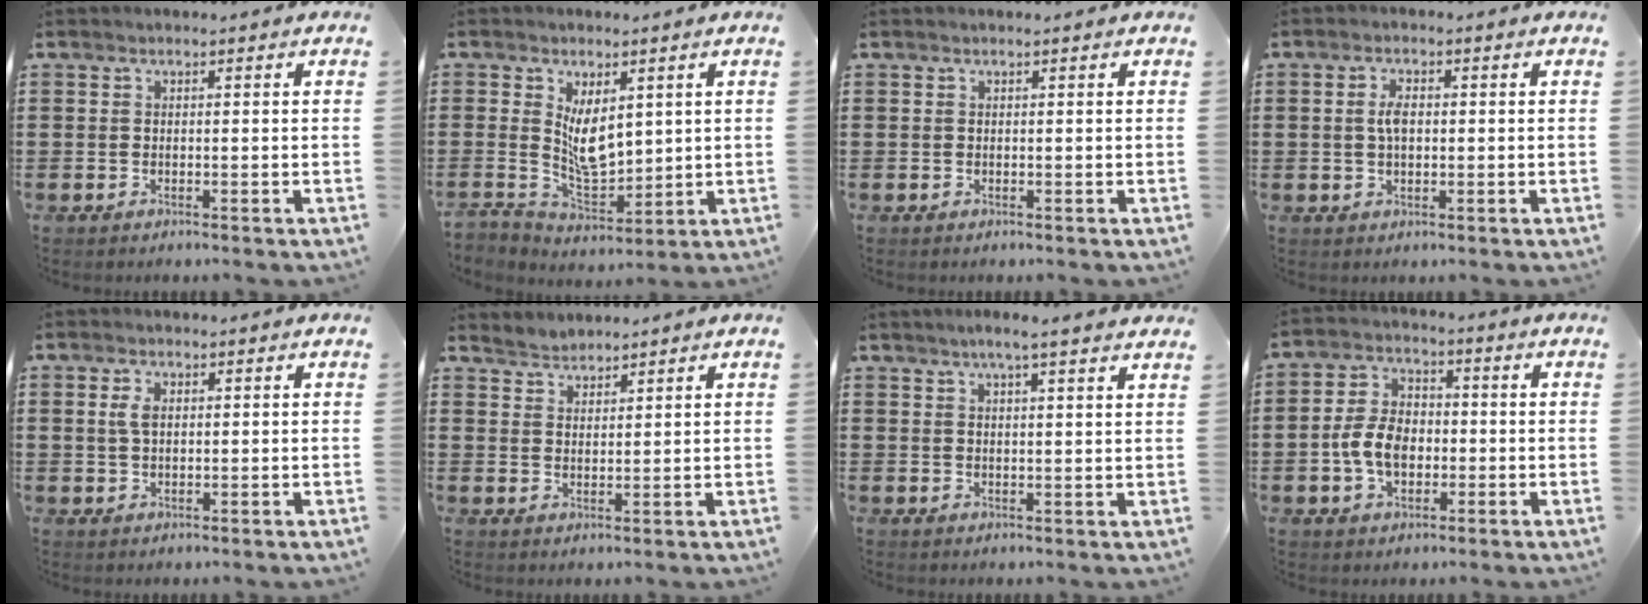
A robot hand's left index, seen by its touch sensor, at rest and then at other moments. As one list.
[{"total": 6.4, "force": [1.7, 4.2, 4.5], "torque": [-0.079, 0.000, 0.031]}, {"total": 0.0}, {"total": 3.2, "force": [0.4, 1.3, 2.9], "torque": [-0.060, 0.006, 0.005]}, {"total": 2.6, "force": [0.7, 1.3, 2.1], "torque": [-0.047, 0.008, 0.011]}, {"total": 2.3, "force": [2.2, 0.3, -0.6], "torque": [0.003, -0.002, 0.044]}, {"total": 3.3, "force": [2.8, -0.2, 1.7], "torque": [-0.042, -0.001, 0.049]}, {"total": 7.0, "force": [-1.4, 4.7, 5.1], "torque": [-0.120, 0.005, -0.033]}]